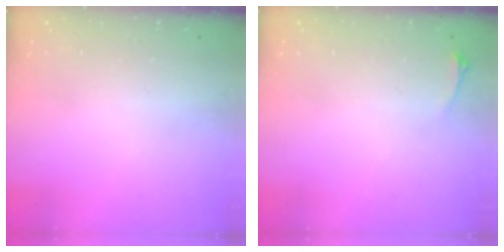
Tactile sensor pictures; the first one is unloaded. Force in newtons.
{"total": 2.9, "press": 2.6, "slide": 1.5}